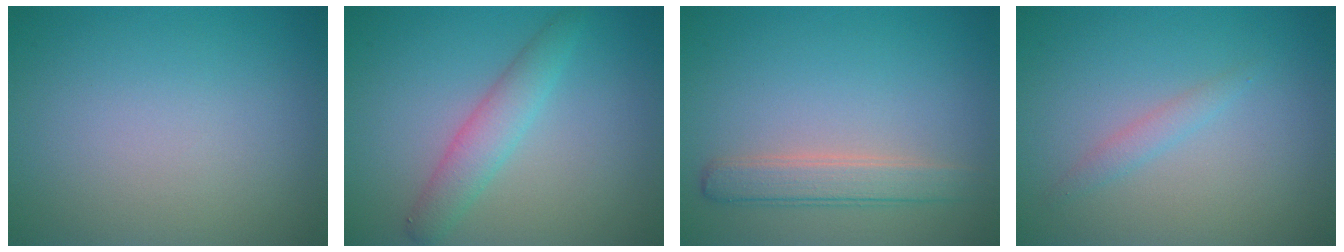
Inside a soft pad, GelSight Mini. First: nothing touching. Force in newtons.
{"total": 2.8, "press": 2.8, "slide": 0.1}
{"total": 2.8, "press": 2.8, "slide": 0.1}
{"total": 1.2, "press": 1.2, "slide": 0.1}